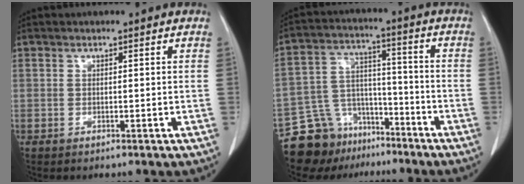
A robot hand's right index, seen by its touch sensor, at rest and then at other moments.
{"total": 11.9, "force": [-9.3, 7.1, 2.1], "torque": [-0.043, 0.053, -0.153]}